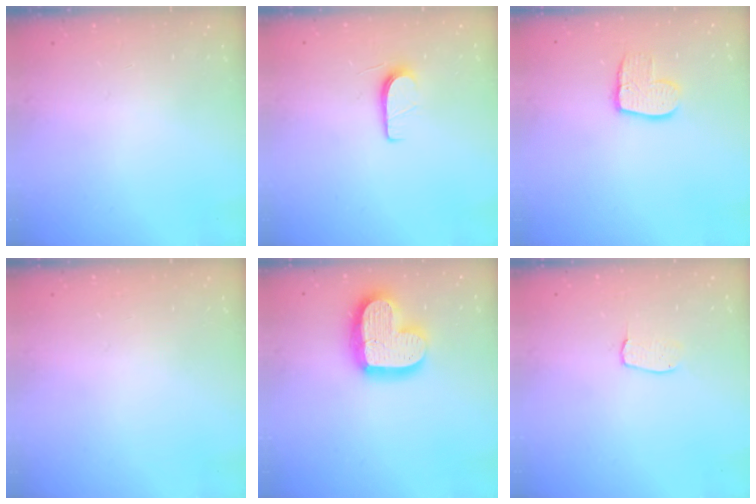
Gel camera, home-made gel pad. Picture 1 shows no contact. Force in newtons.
{"total": 5.6, "press": 5.6, "slide": 0.7}
{"total": 10.0, "press": 10.0, "slide": 0.8}
{"total": 0.0}
{"total": 17.7, "press": 17.7, "slide": 1.5}
{"total": 4.0, "press": 4.0, "slide": 0.2}